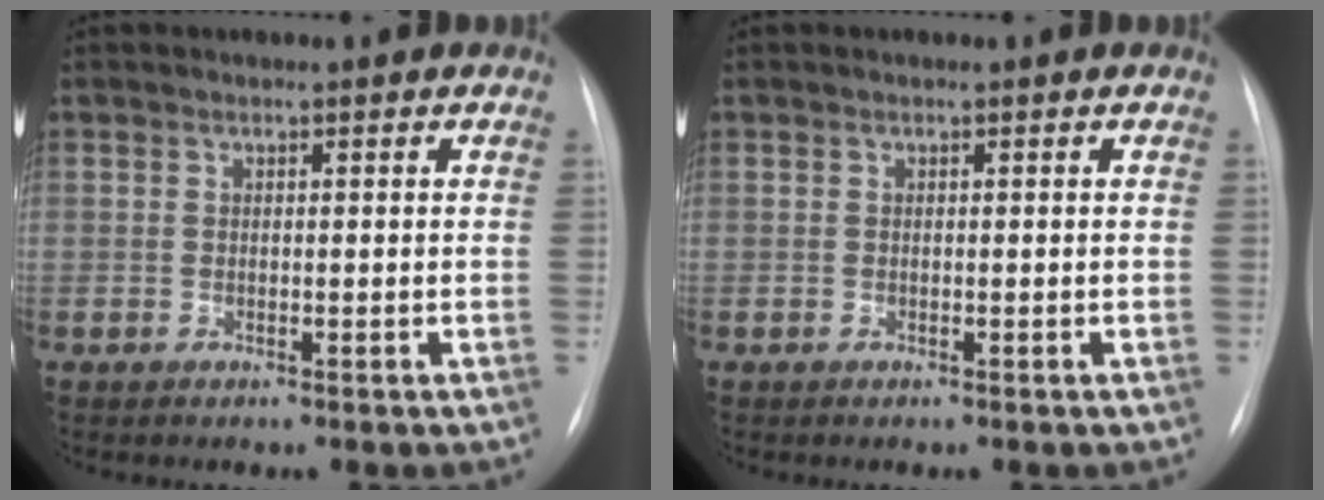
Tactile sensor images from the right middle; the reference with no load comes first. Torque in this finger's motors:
{"motor_torque": [-0.11, 0.01, -0.02, 0.00]}